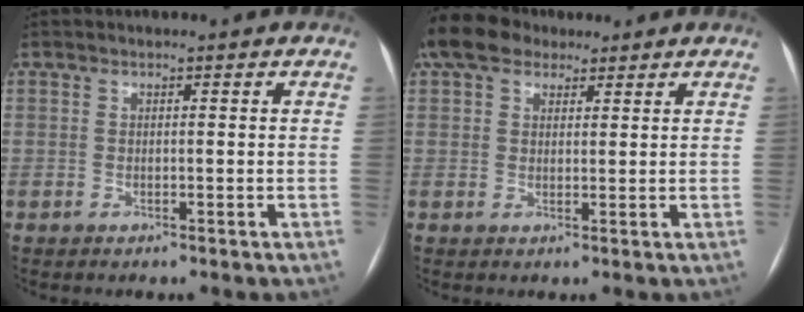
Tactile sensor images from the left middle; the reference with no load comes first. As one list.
[{"total": 8.0, "force": [5.9, 4.3, 3.3], "torque": [-0.066, 0.041, 0.110]}]